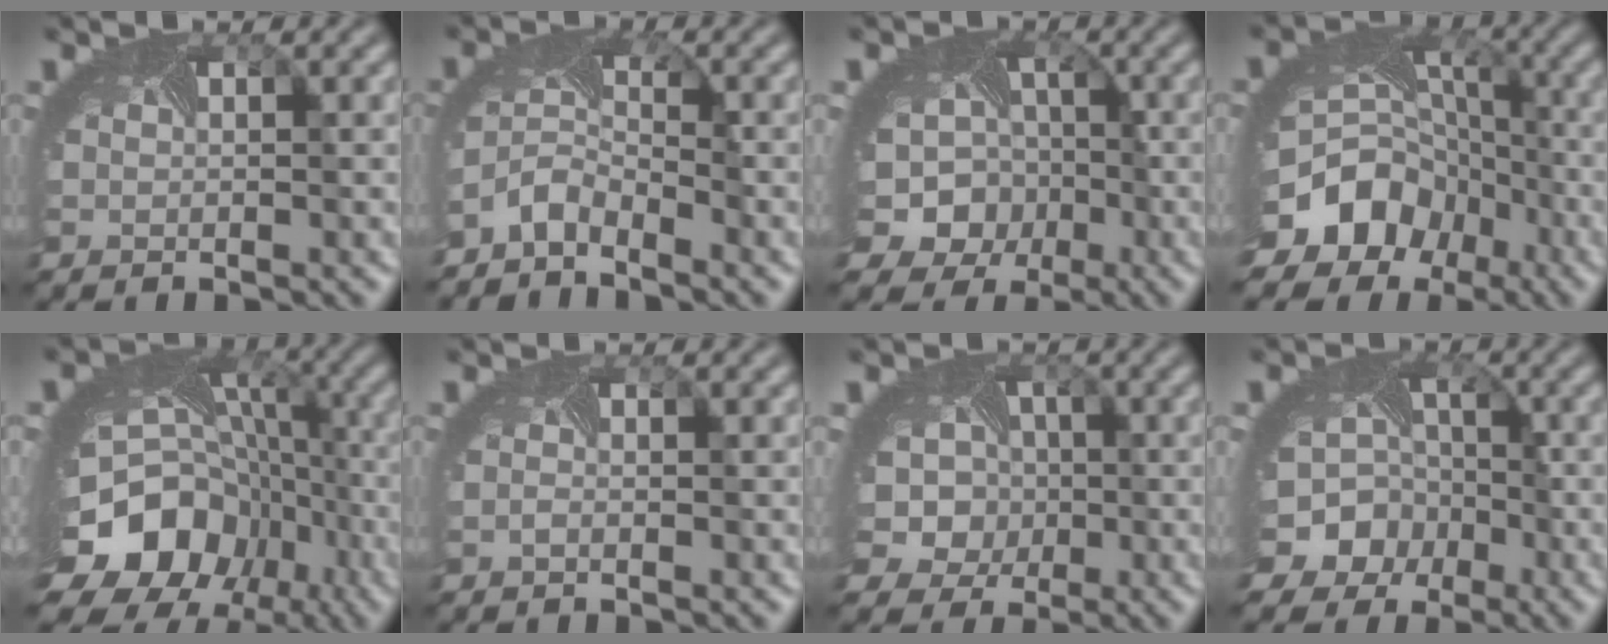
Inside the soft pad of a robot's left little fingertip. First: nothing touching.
{"total": 3.3, "force": [-2.8, 1.2, 1.0], "torque": [-0.036, -0.006, -0.065]}
{"total": 12.4, "force": [-2.8, 11.0, 4.9], "torque": [-0.098, -0.012, -0.066]}
{"total": 13.0, "force": [-6.7, 10.2, 4.5], "torque": [-0.094, -0.038, -0.103]}
{"total": 15.5, "force": [-6.3, 12.0, 7.5], "torque": [-0.159, -0.027, -0.099]}
{"total": 0.7, "force": [-0.6, -0.3, -0.1], "torque": [-0.004, -0.004, -0.012]}
{"total": 10.1, "force": [-0.2, 8.9, 4.7], "torque": [-0.087, 0.010, -0.046]}
{"total": 11.9, "force": [-5.0, 10.2, 3.5], "torque": [-0.077, -0.022, -0.098]}